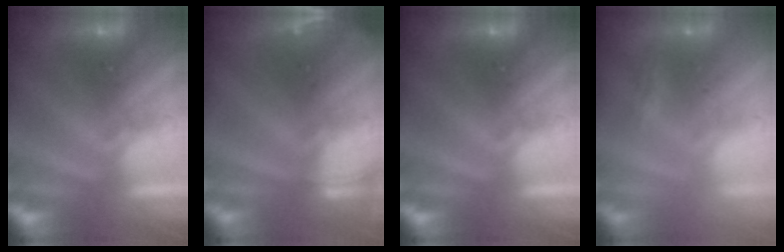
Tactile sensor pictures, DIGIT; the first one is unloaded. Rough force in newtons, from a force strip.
{"total": 2.8}
{"total": 0.0}
{"total": 2.8}